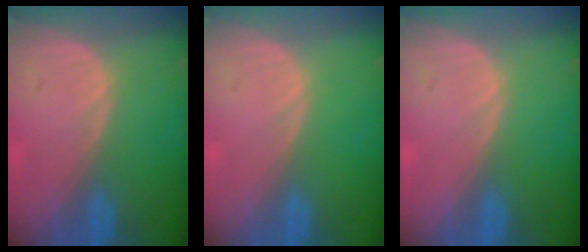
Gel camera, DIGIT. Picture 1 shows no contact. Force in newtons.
{"total": 0.0}
{"total": 0.0}